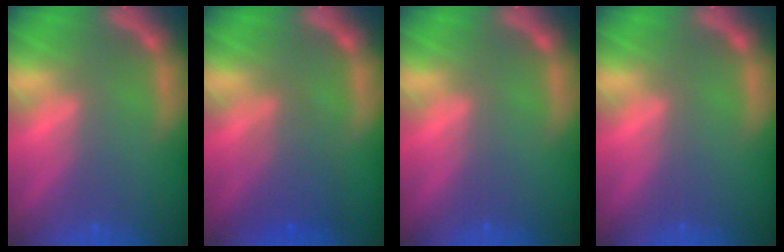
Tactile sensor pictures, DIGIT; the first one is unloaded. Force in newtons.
{"total": 3.4}
{"total": 0.0}
{"total": 0.0}